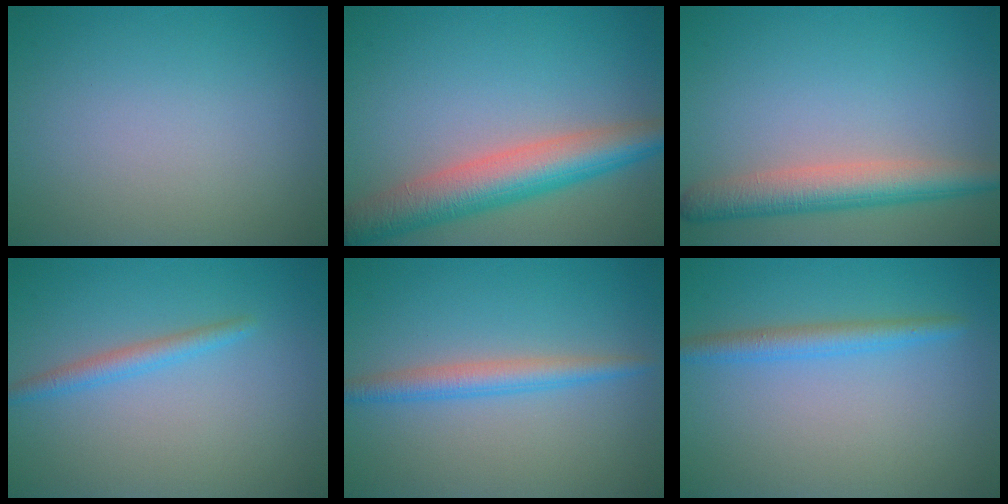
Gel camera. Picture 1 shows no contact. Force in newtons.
{"total": 6.8, "press": 6.8, "slide": 0.2}
{"total": 4.9, "press": 4.9, "slide": 0.3}
{"total": 1.8, "press": 1.8, "slide": 0.1}
{"total": 2.7, "press": 2.7, "slide": 0.0}
{"total": 2.4, "press": 2.4, "slide": 0.2}